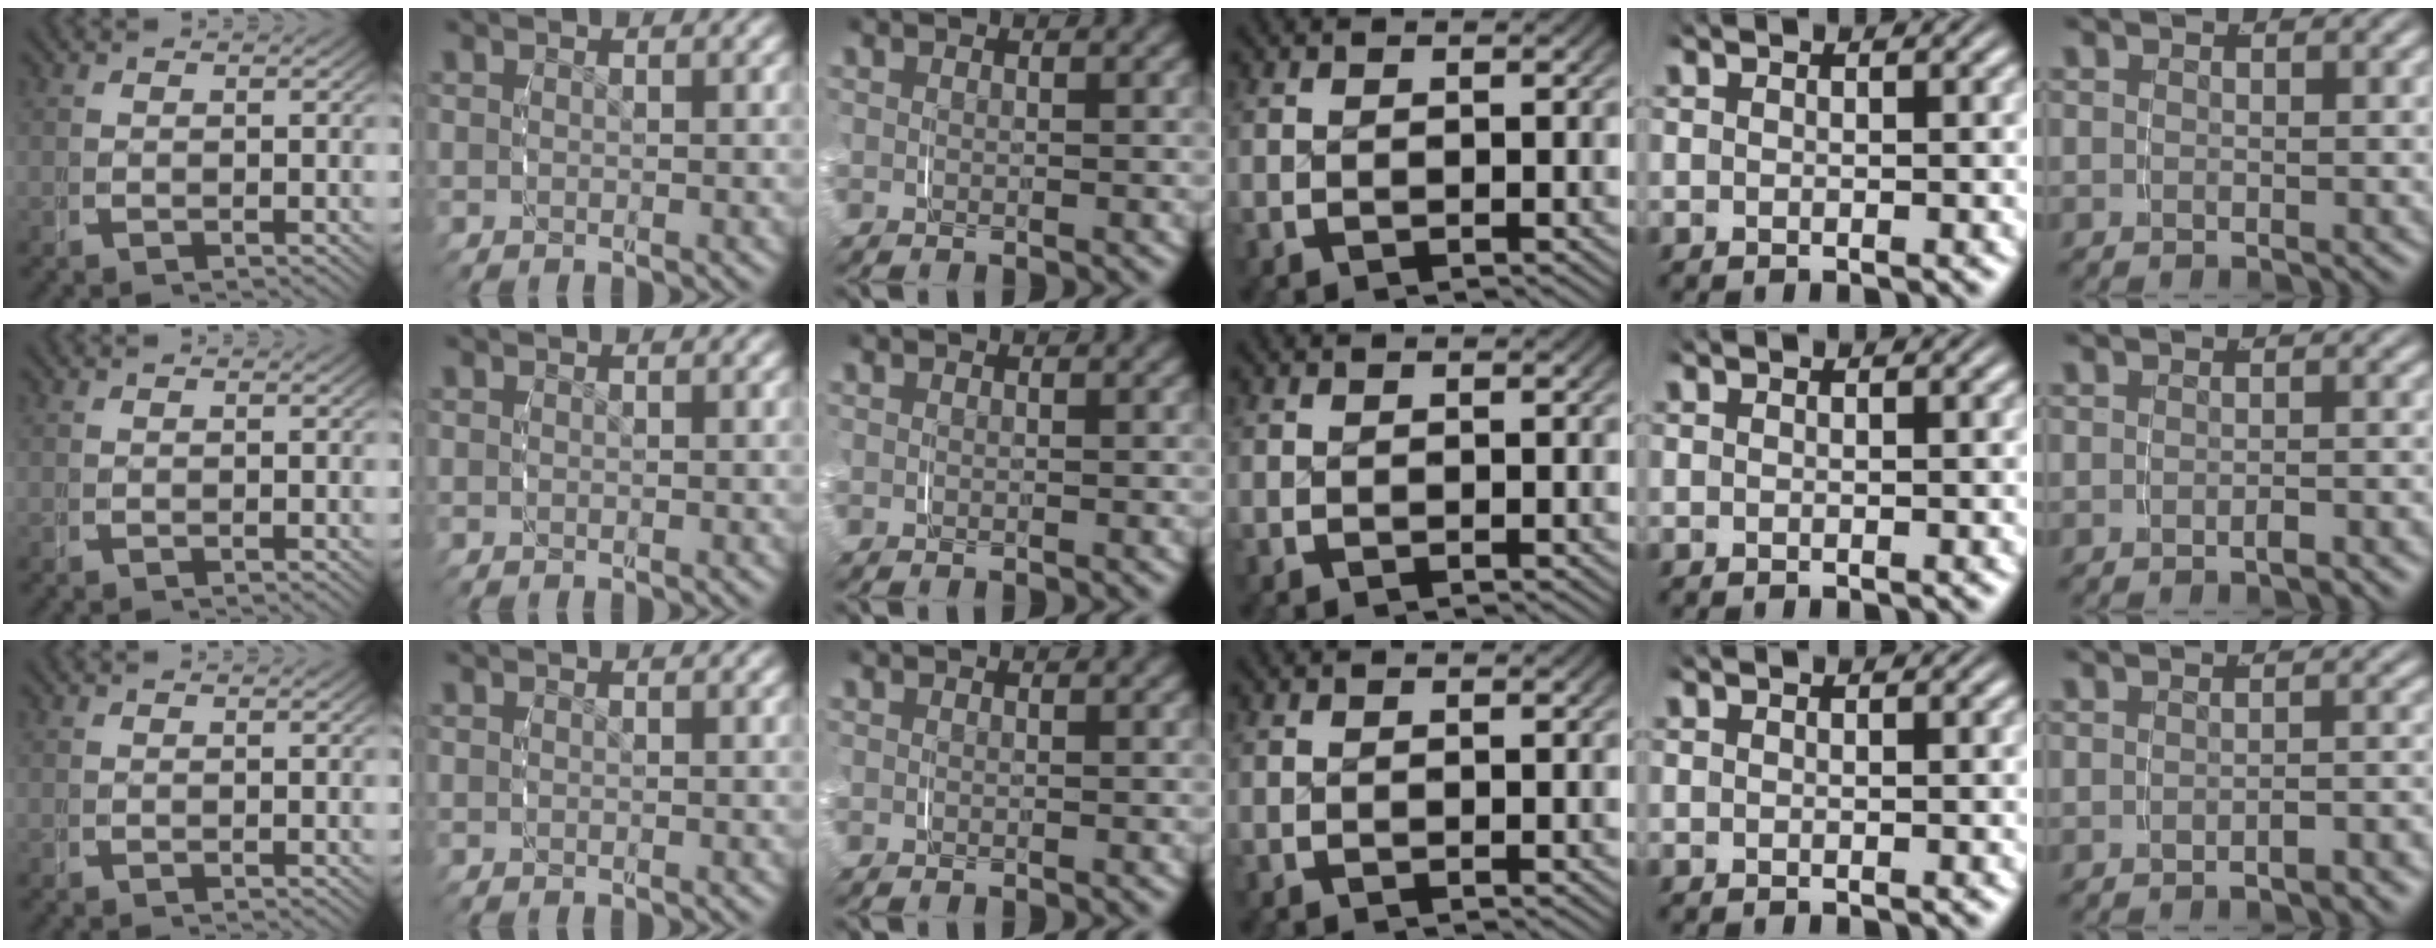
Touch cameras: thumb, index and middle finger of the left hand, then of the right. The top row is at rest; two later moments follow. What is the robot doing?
{"motion": "grasp_and_lifting", "object": "string"}